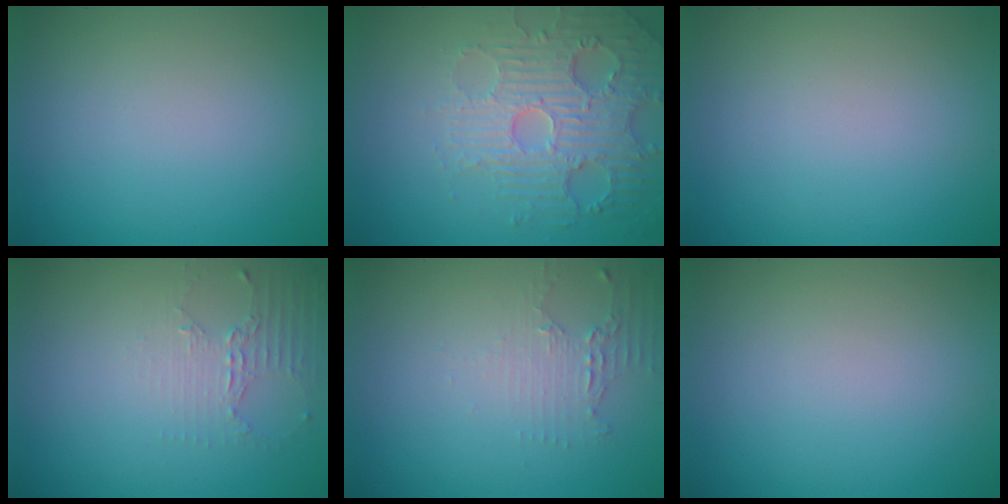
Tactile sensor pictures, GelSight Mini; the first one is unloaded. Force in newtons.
{"total": 4.9, "press": 4.4, "slide": 2.3}
{"total": 0.0}
{"total": 2.0, "press": 1.5, "slide": 1.4}
{"total": 2.0, "press": 1.4, "slide": 1.5}
{"total": 0.0}